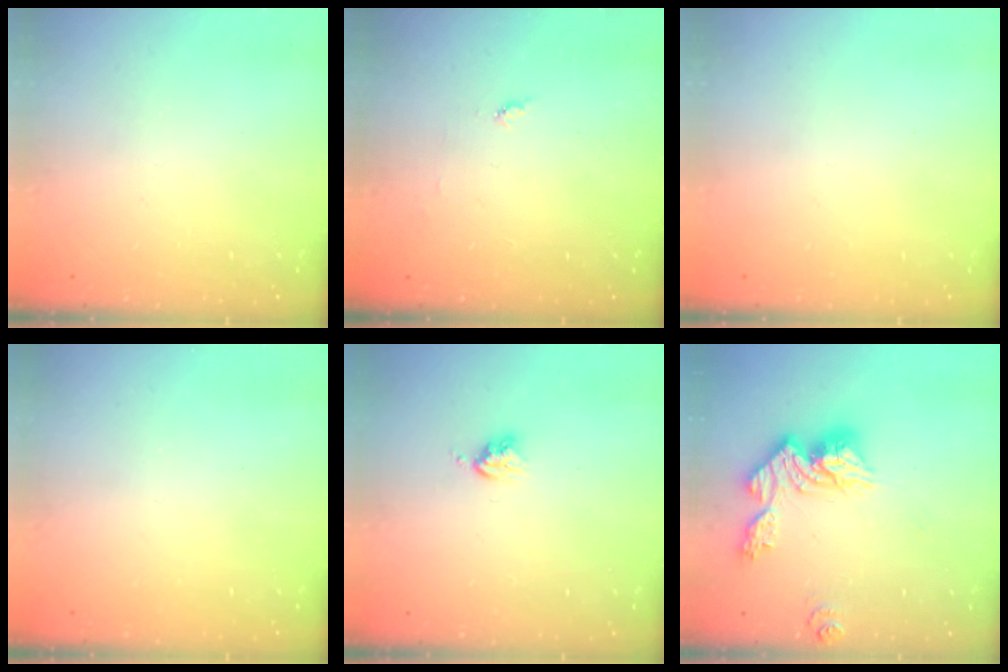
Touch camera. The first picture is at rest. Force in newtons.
{"total": 3.9, "press": 3.9, "slide": 0.4}
{"total": 0.0}
{"total": 0.0}
{"total": 3.7, "press": 3.7, "slide": 0.5}
{"total": 13.4, "press": 13.3, "slide": 1.2}